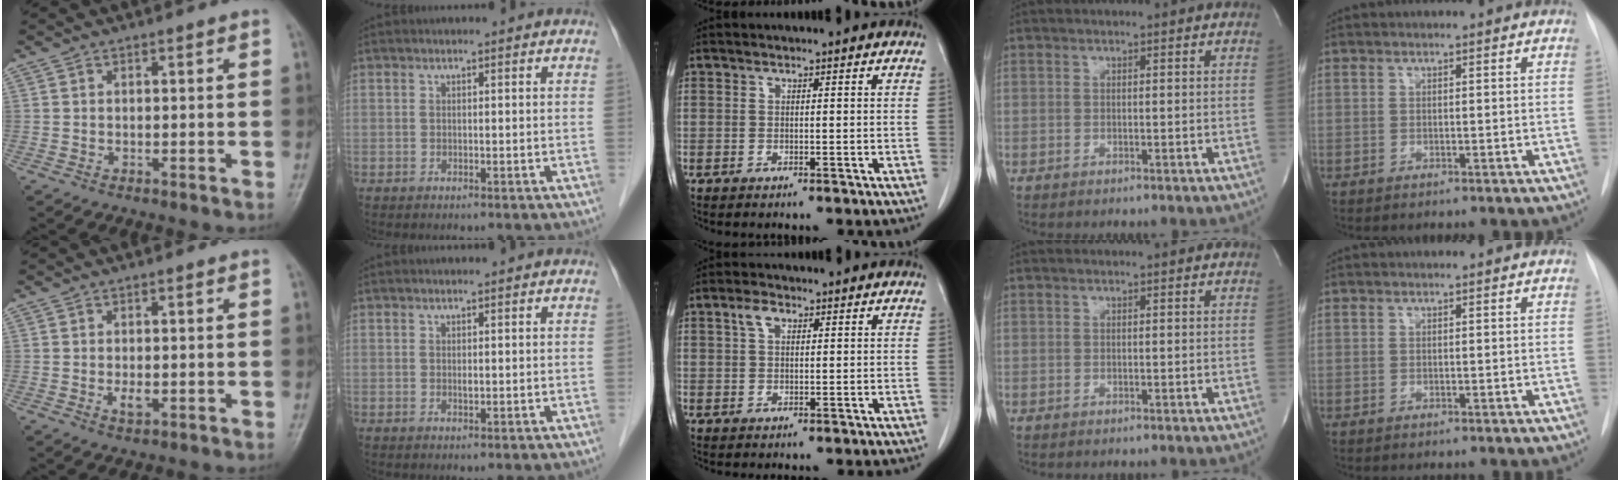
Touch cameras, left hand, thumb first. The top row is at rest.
{"thumb": {"total": 2.4, "force": [-0.3, 1.2, 2.0], "torque": [-0.035, -0.006, -0.005]}, "index": {"total": 0.7, "force": [-0.5, 0.1, 0.4], "torque": [-0.008, -0.007, -0.007]}, "middle": {"total": 2.5, "force": [1.1, 1.4, 1.7], "torque": [-0.037, 0.012, 0.023]}}